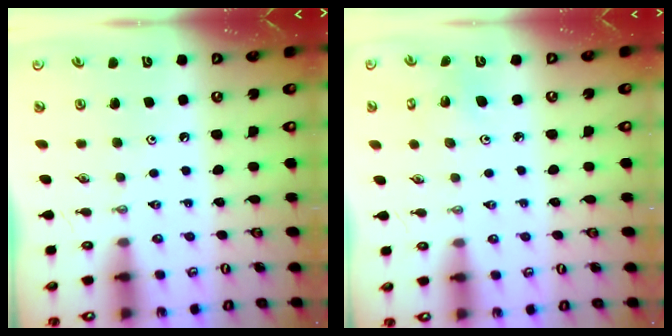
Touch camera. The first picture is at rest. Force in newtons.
{"total": 2.2, "press": 2.2, "slide": 0.2}